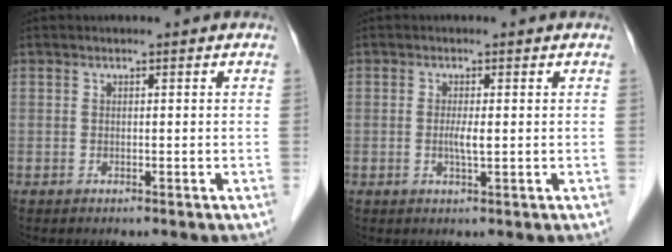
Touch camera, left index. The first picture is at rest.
{"total": 1.8, "force": [-0.1, 0.1, 1.8], "torque": [-0.040, -0.003, -0.001]}